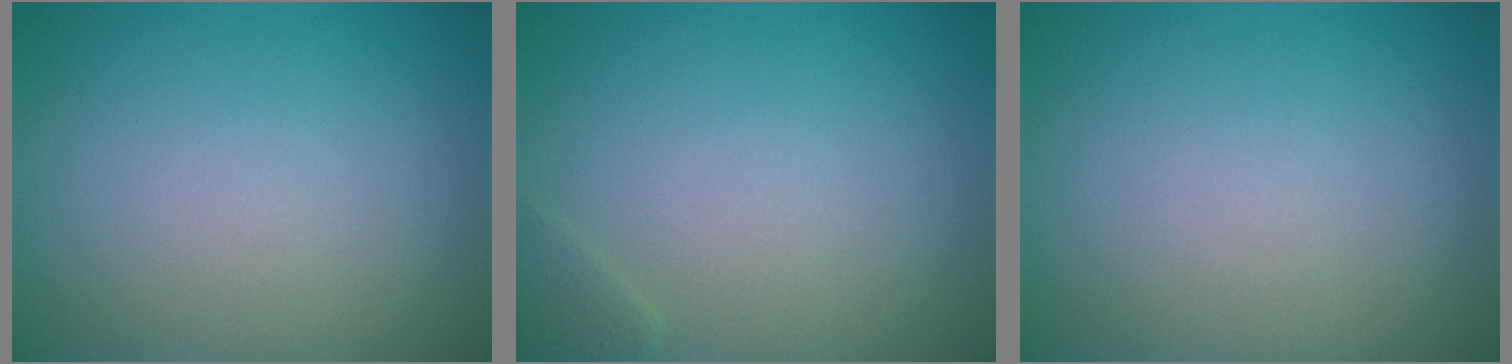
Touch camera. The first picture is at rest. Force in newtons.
{"total": 0.8, "press": 0.8, "slide": 0.1}
{"total": 0.0}